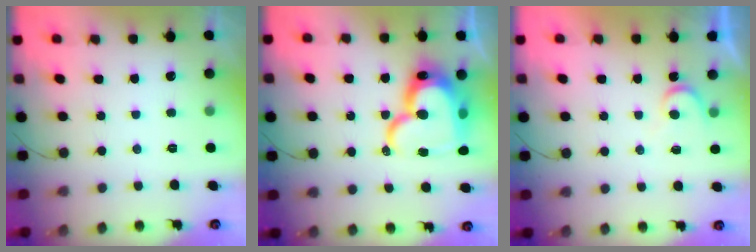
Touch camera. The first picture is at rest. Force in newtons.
{"total": 25.1, "press": 25.0, "slide": 1.9}
{"total": 4.5, "press": 4.5, "slide": 0.4}